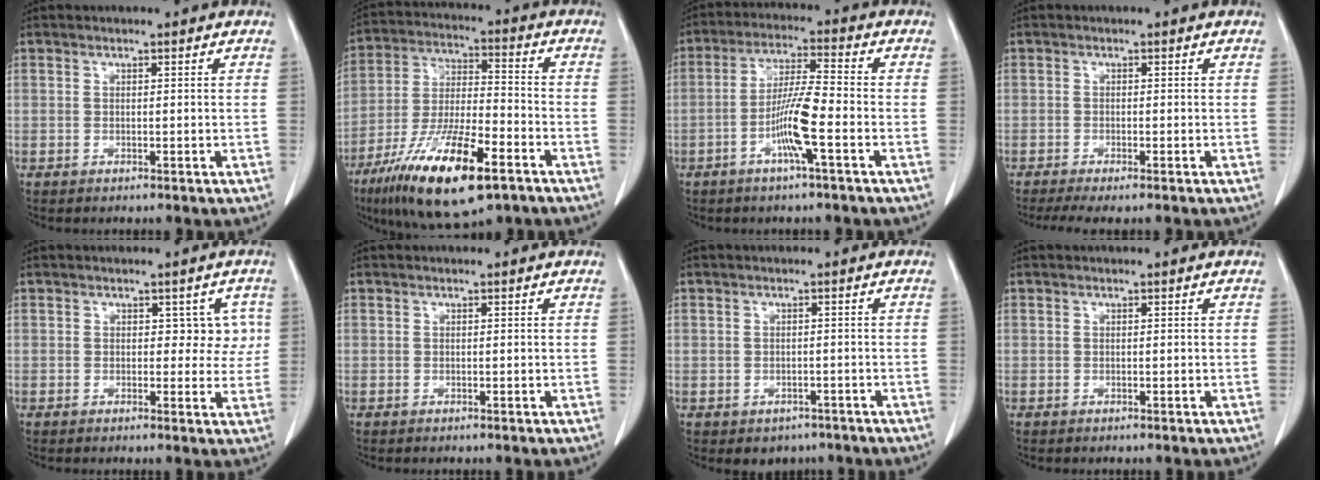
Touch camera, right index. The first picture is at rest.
{"total": 18.1, "force": [-10.3, 4.0, 14.3], "torque": [-0.277, -0.031, -0.180]}
{"total": 8.0, "force": [-3.0, -0.1, 7.4], "torque": [-0.147, 0.000, -0.059]}
{"total": 4.0, "force": [-3.1, 0.3, 2.5], "torque": [-0.038, -0.009, -0.051]}
{"total": 3.5, "force": [0.8, 2.4, 2.4], "torque": [-0.008, 0.011, 0.008]}
{"total": 0.0}
{"total": 3.3, "force": [-2.1, 2.4, 0.6], "torque": [0.001, 0.008, -0.023]}
{"total": 0.0}